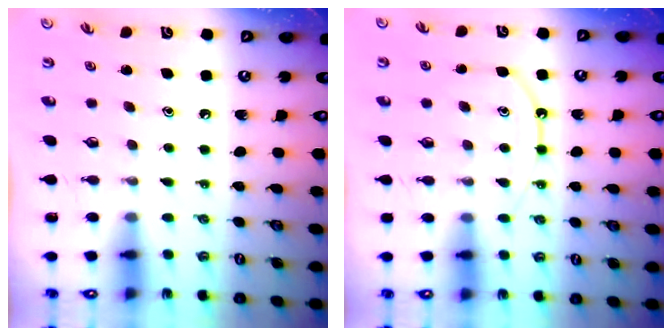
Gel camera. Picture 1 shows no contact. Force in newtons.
{"total": 9.4, "press": 9.3, "slide": 1.0}